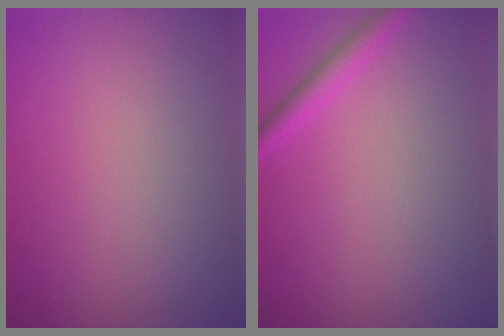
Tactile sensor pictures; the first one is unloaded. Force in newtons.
{"total": 1.9, "press": 1.9, "slide": 0.0}